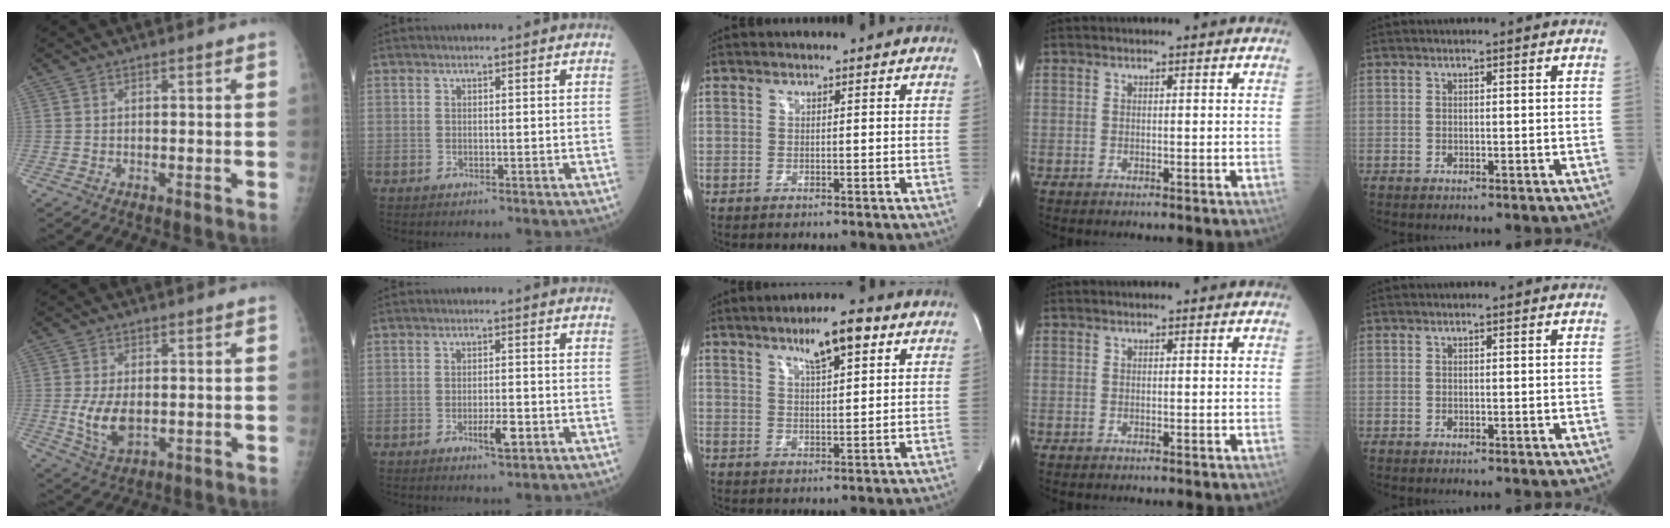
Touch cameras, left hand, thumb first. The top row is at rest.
{"thumb": {"total": 6.9, "force": [-0.6, 3.9, 5.7], "torque": [-0.103, -0.014, -0.002]}, "index": {"total": 3.4, "force": [-1.5, 0.8, 2.9], "torque": [-0.052, 0.000, -0.021]}, "middle": {"total": 7.3, "force": [4.2, 1.1, 5.8], "torque": [-0.098, 0.007, 0.068]}}